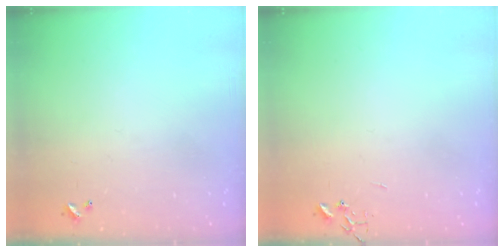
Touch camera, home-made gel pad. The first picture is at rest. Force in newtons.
{"total": 0.0}